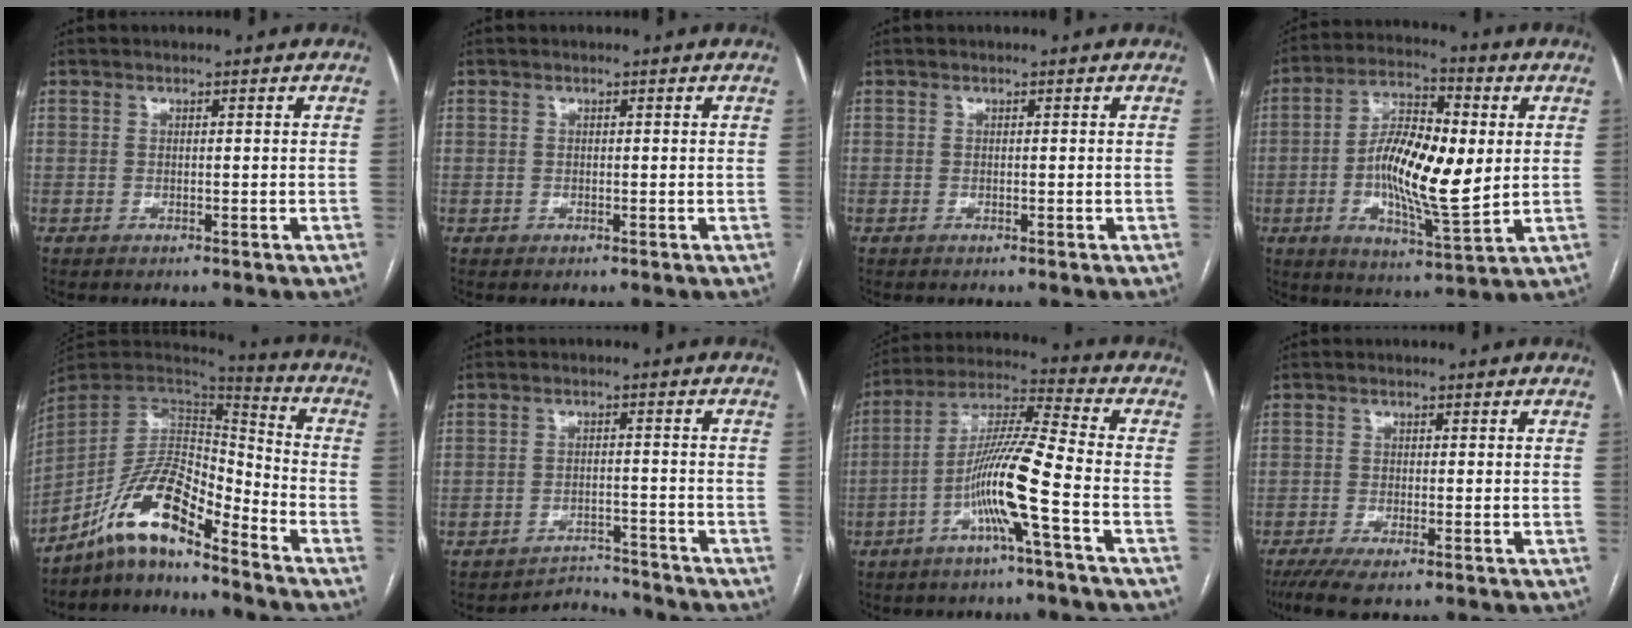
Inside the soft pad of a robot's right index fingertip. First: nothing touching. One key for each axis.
{"total": 0.8, "fx": 0.0, "fy": 0.8, "fz": 0.0, "tx": 0.005, "ty": 0.005, "tz": -0.004}
{"total": 0.0}
{"total": 15.3, "fx": 0.0, "fy": 4.3, "fz": 14.7, "tx": -0.273, "ty": 0.005, "tz": -0.003}
{"total": 12.9, "fx": -9.6, "fy": 2.7, "fz": 8.2, "tx": -0.150, "ty": 0.027, "tz": -0.175}
{"total": 4.5, "fx": -4.3, "fy": 0.4, "fz": -1.3, "tx": 0.023, "ty": 0.008, "tz": -0.064}
{"total": 11.6, "fx": -4.3, "fy": -0.9, "fz": 10.7, "tx": -0.207, "ty": 0.012, "tz": -0.086}
{"total": 4.3, "fx": -2.7, "fy": 0.7, "fz": 3.2, "tx": -0.059, "ty": -0.012, "tz": -0.050}